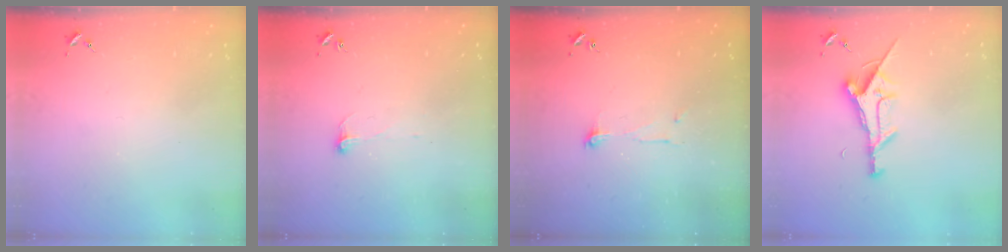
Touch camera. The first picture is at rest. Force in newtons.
{"total": 4.5, "press": 4.5, "slide": 0.5}
{"total": 4.8, "press": 4.8, "slide": 0.4}
{"total": 11.6, "press": 11.6, "slide": 1.2}